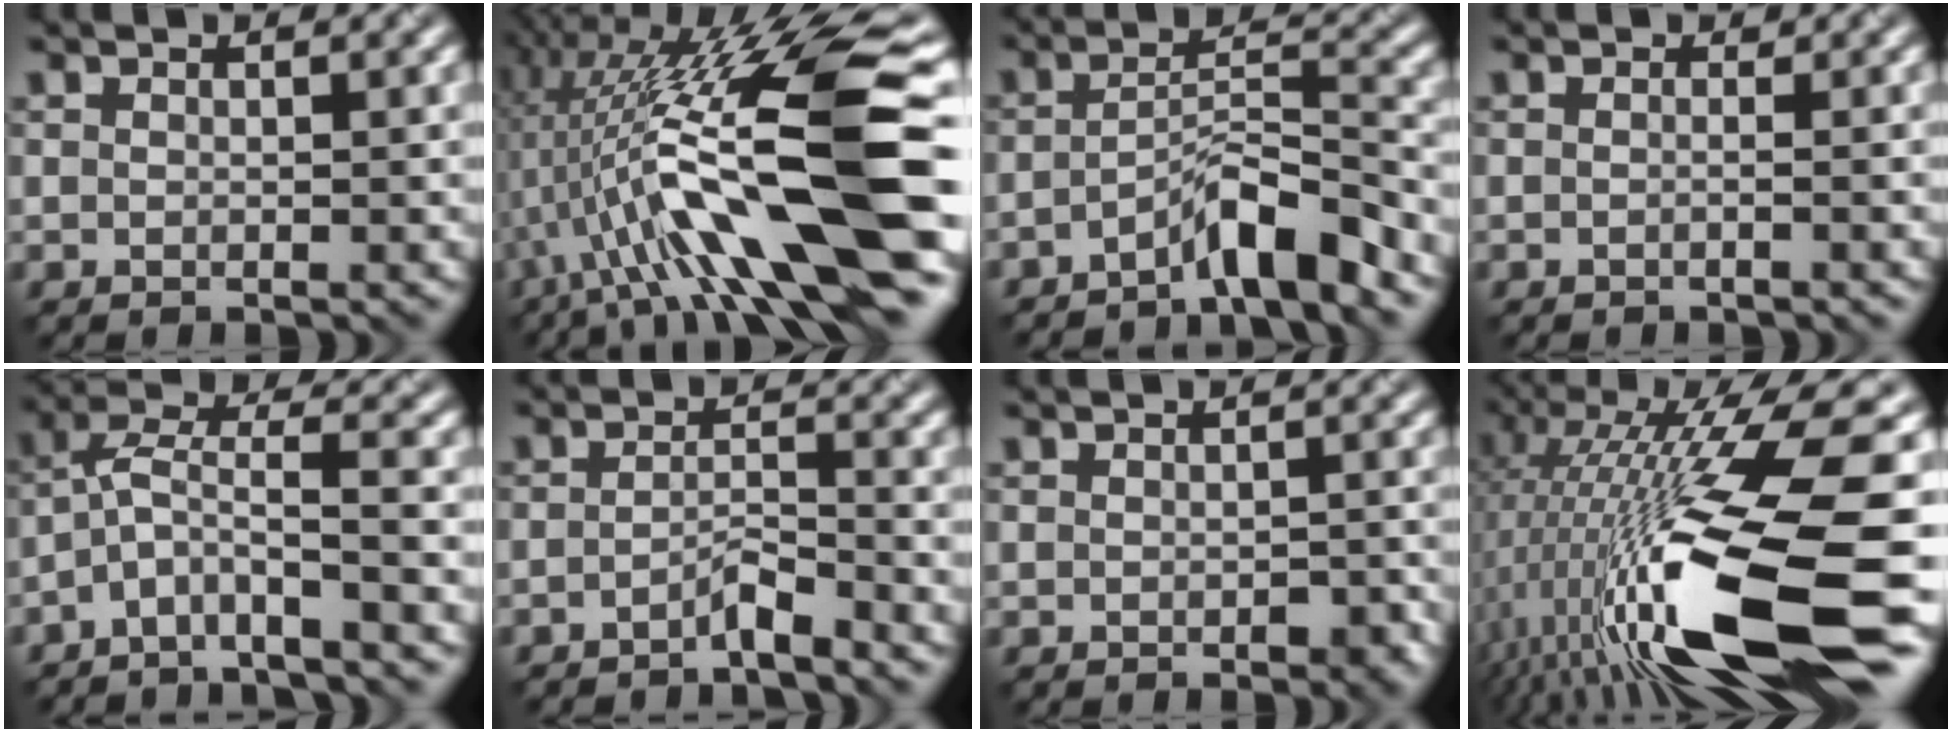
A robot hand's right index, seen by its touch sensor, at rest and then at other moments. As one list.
[{"total": 15.2, "force": [-2.1, 3.1, 14.8], "torque": [-0.258, 0.014, -0.033]}, {"total": 4.5, "force": [-3.6, 0.5, 2.6], "torque": [-0.042, 0.016, -0.072]}, {"total": 0.8, "force": [-0.7, 0.1, 0.4], "torque": [-0.008, -0.010, -0.020]}, {"total": 4.1, "force": [-2.8, 0.5, 2.9], "torque": [-0.063, 0.007, -0.066]}, {"total": 2.3, "force": [-2.1, 0.1, 0.8], "torque": [-0.013, 0.004, -0.042]}, {"total": 1.8, "force": [-1.0, 1.0, 1.0], "torque": [-0.017, -0.011, -0.011]}, {"total": 17.1, "force": [-2.1, 4.3, 16.4], "torque": [-0.305, -0.001, -0.029]}]